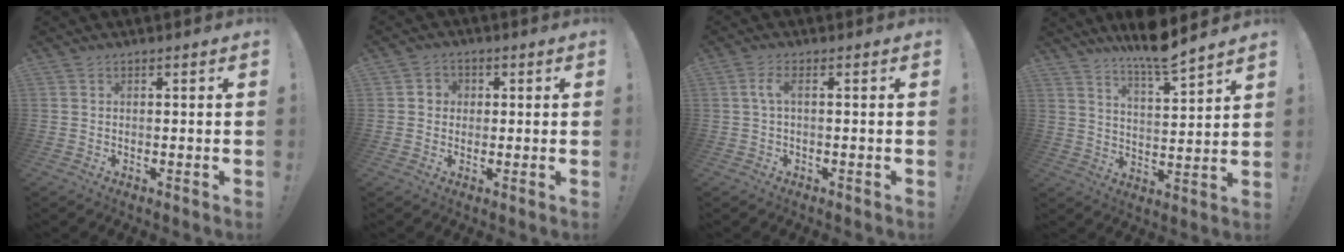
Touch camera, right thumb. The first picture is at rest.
{"total": 3.4, "force": [0.1, 3.3, 0.9], "torque": [-0.008, 0.003, 0.001]}
{"total": 3.7, "force": [0.3, 0.8, 3.5], "torque": [-0.068, 0.005, 0.005]}
{"total": 10.0, "force": [8.7, 0.3, 4.8], "torque": [-0.087, -0.063, 0.149]}